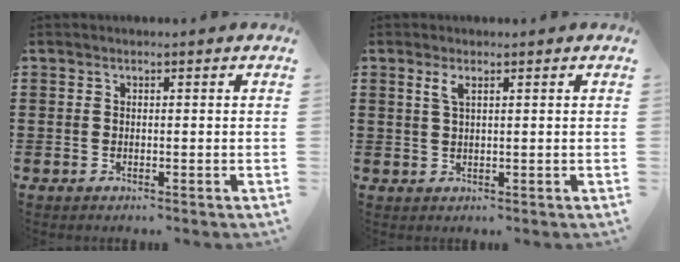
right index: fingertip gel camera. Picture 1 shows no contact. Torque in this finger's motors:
{"motor_torque": [0.28, -0.15, 0.12, 0.06]}